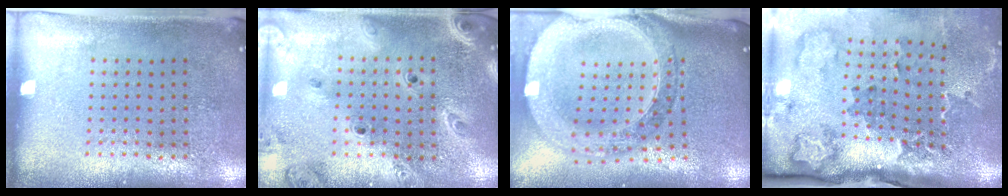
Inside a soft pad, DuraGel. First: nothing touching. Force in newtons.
{"total": 2.7, "press": 2.3, "slide": 1.3}
{"total": 2.8, "press": 2.4, "slide": 1.4}
{"total": 3.5, "press": 2.4, "slide": 2.6}